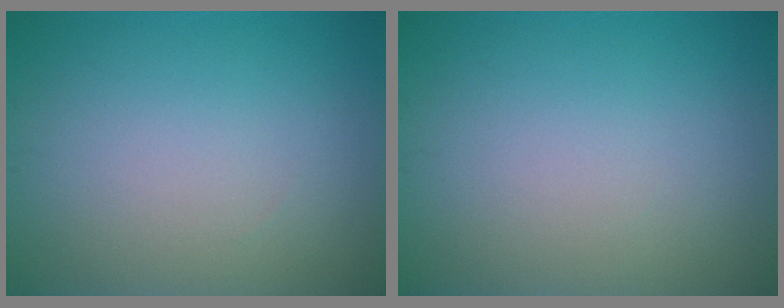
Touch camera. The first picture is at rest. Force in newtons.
{"total": 0.0}